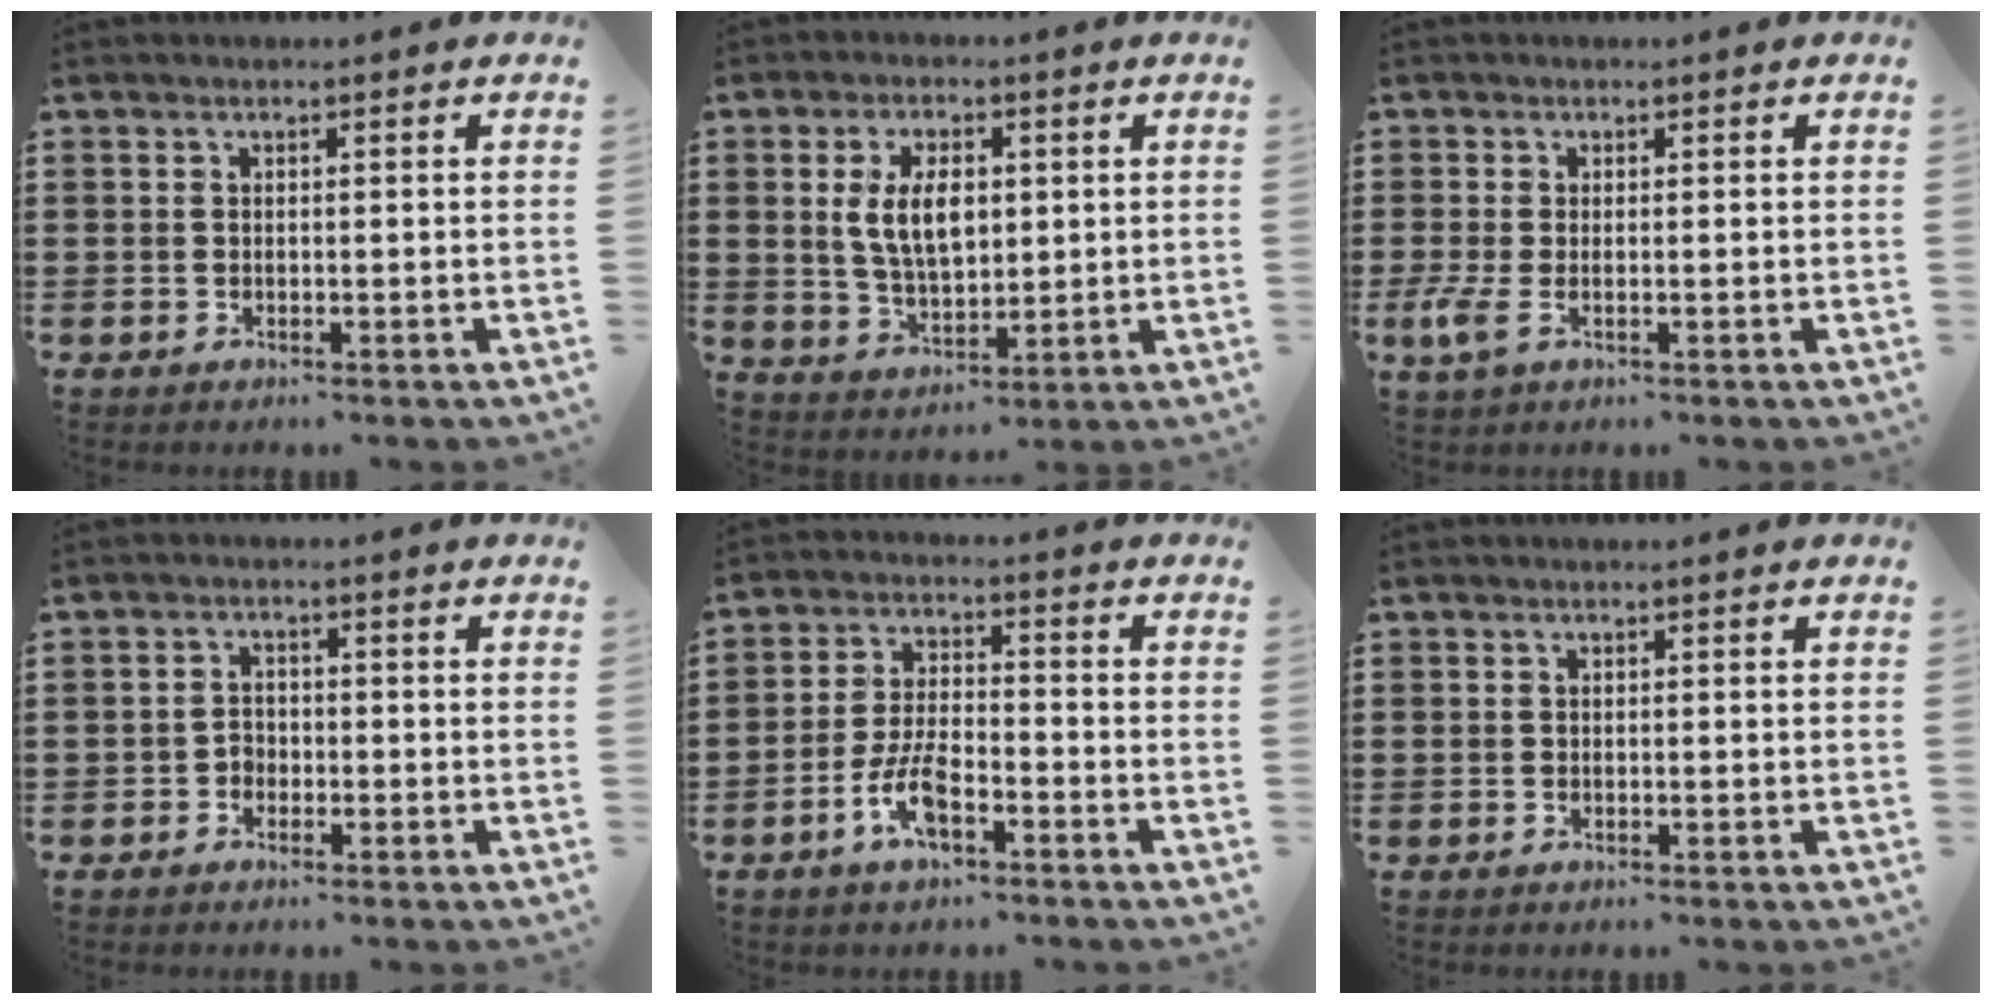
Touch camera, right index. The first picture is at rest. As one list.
[{"total": 7.7, "force": [1.3, 4.2, 6.3], "torque": [-0.128, 0.010, 0.018]}, {"total": 2.8, "force": [-0.8, 1.1, 2.4], "torque": [-0.064, -0.009, -0.019]}, {"total": 1.7, "force": [-1.1, 1.2, 0.5], "torque": [-0.016, 0.003, -0.025]}, {"total": 7.0, "force": [-3.6, 2.6, 5.4], "torque": [-0.128, -0.004, -0.071]}, {"total": 0.0}]